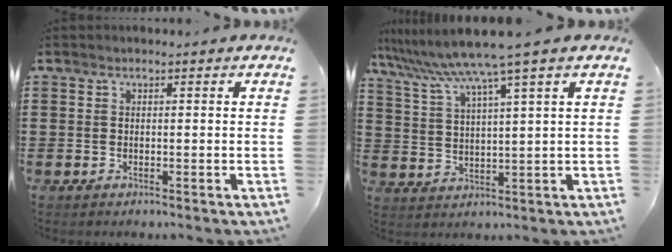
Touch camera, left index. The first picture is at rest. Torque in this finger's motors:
{"motor_torque": [0.82, -0.85, 0.80, 0.21]}